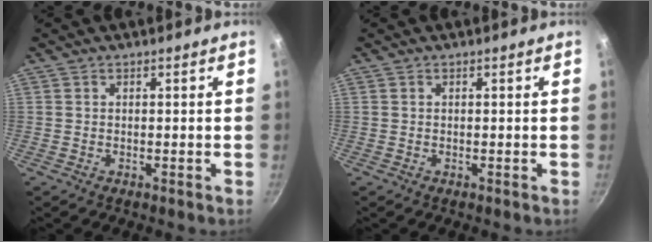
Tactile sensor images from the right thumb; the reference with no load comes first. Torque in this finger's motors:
{"motor_torque": [0.12, 0.10, 0.24, 0.04, -0.02]}